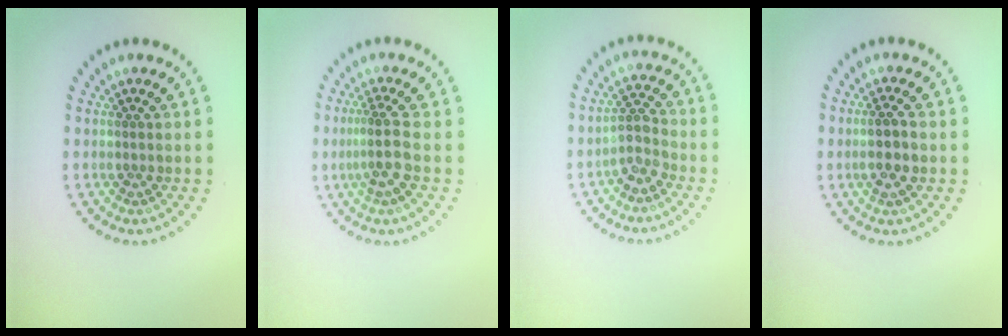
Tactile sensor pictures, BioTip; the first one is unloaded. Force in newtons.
{"total": 2.9, "press": 2.1, "slide": 1.9}
{"total": 2.2, "press": 1.9, "slide": 1.1}
{"total": 2.6, "press": 2.5, "slide": 0.7}